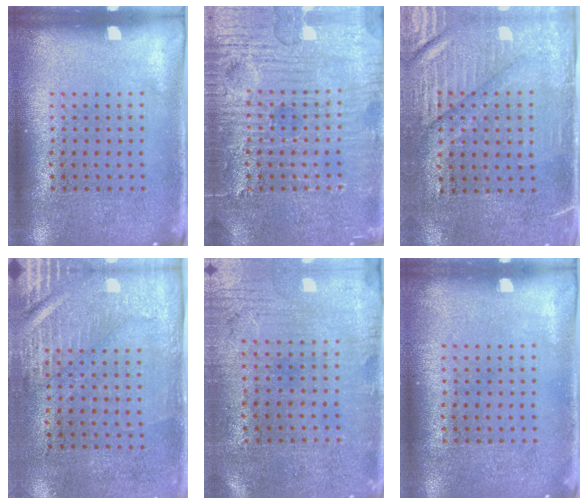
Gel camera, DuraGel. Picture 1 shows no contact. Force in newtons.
{"total": 6.4, "press": 6.4, "slide": 0.7}
{"total": 3.6, "press": 3.1, "slide": 1.8}
{"total": 3.0, "press": 2.5, "slide": 1.6}
{"total": 0.5, "press": 0.2, "slide": 0.5}
{"total": 0.0}